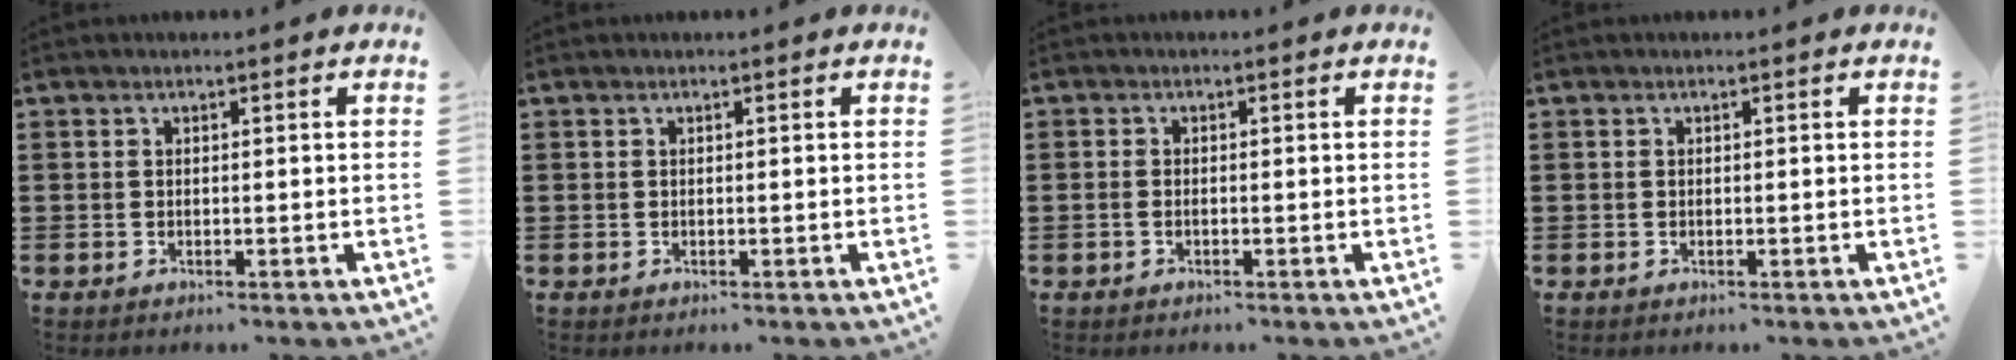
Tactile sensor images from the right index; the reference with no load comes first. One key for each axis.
{"total": 0.0}
{"total": 0.8, "fx": -0.5, "fy": 0.3, "fz": 0.6, "tx": -0.014, "ty": -0.004, "tz": -0.008}
{"total": 0.0}